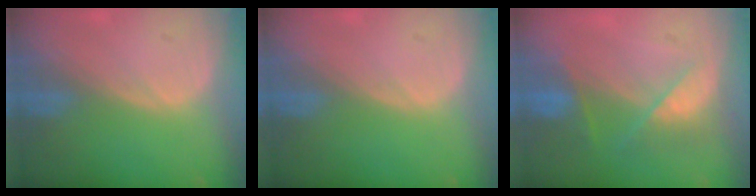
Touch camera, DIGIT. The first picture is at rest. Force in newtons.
{"total": 0.0}
{"total": 7.3, "press": 6.5, "slide": 3.2}